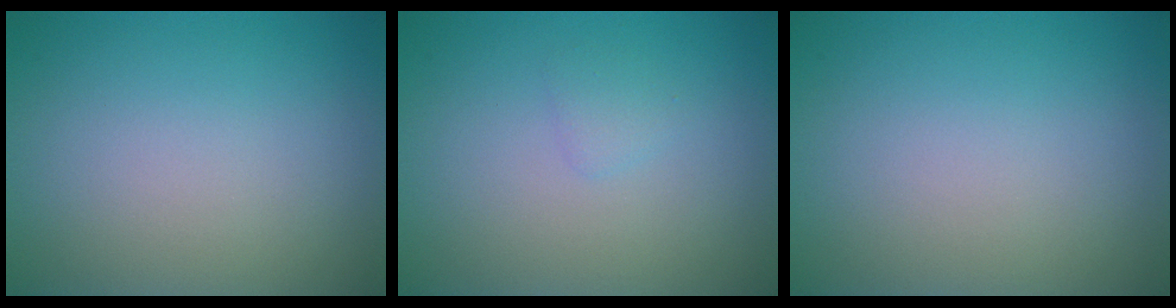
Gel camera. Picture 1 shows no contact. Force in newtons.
{"total": 0.8, "press": 0.8, "slide": 0.0}
{"total": 0.0}